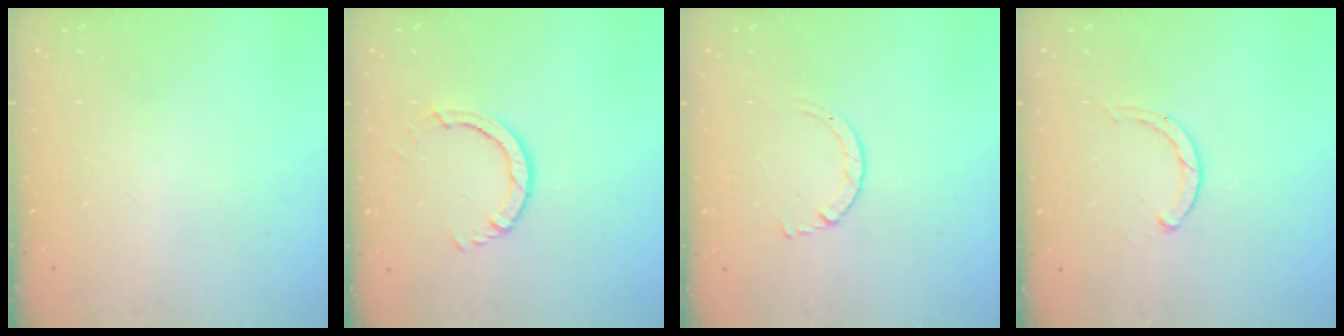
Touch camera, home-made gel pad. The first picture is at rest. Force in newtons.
{"total": 3.8, "press": 3.8, "slide": 0.5}
{"total": 2.7, "press": 2.7, "slide": 0.3}
{"total": 2.3, "press": 2.3, "slide": 0.3}